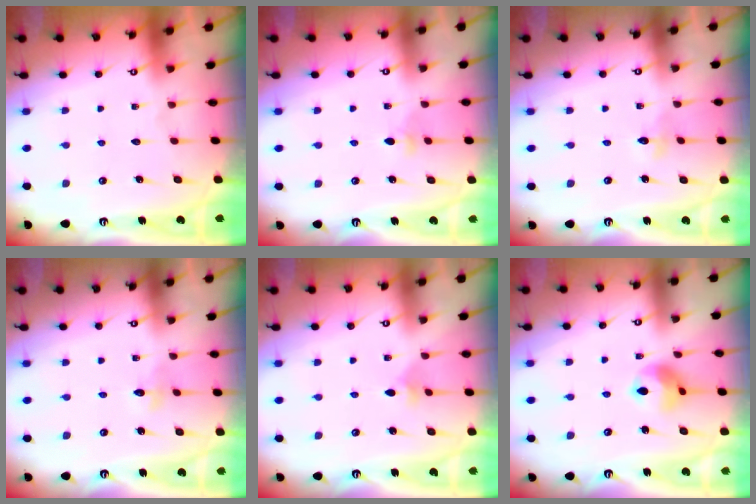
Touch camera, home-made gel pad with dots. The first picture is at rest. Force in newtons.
{"total": 3.4, "press": 3.3, "slide": 0.6}
{"total": 2.6, "press": 2.6, "slide": 0.3}
{"total": 2.6, "press": 2.6, "slide": 0.3}
{"total": 2.8, "press": 2.7, "slide": 0.7}
{"total": 9.1, "press": 9.0, "slide": 1.1}